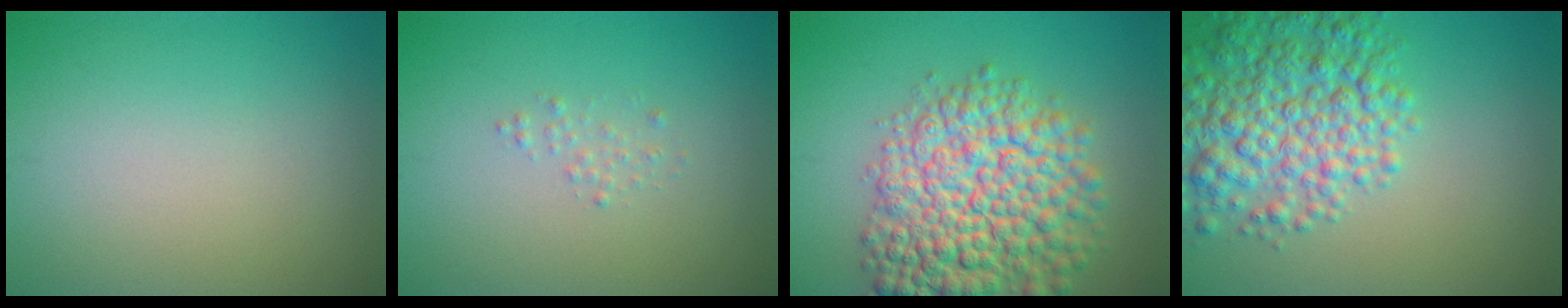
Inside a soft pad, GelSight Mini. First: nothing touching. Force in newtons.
{"total": 0.8, "press": 0.8, "slide": 0.0}
{"total": 10.6, "press": 10.5, "slide": 0.4}
{"total": 7.3, "press": 7.3, "slide": 0.3}